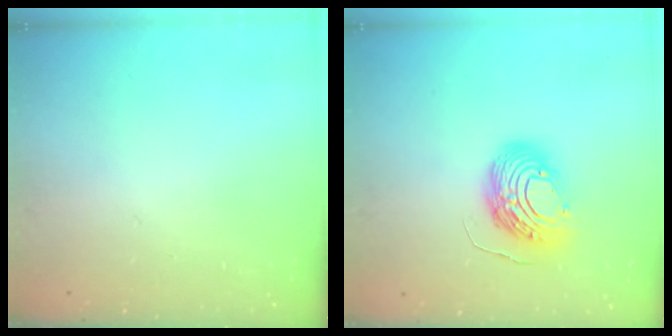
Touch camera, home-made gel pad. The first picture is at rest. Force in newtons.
{"total": 12.0, "press": 11.9, "slide": 1.3}